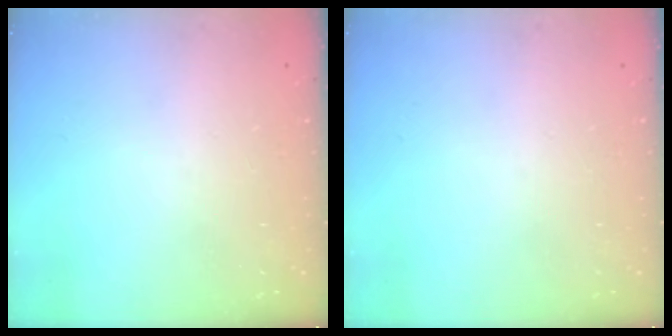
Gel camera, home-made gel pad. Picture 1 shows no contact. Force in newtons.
{"total": 0.0}